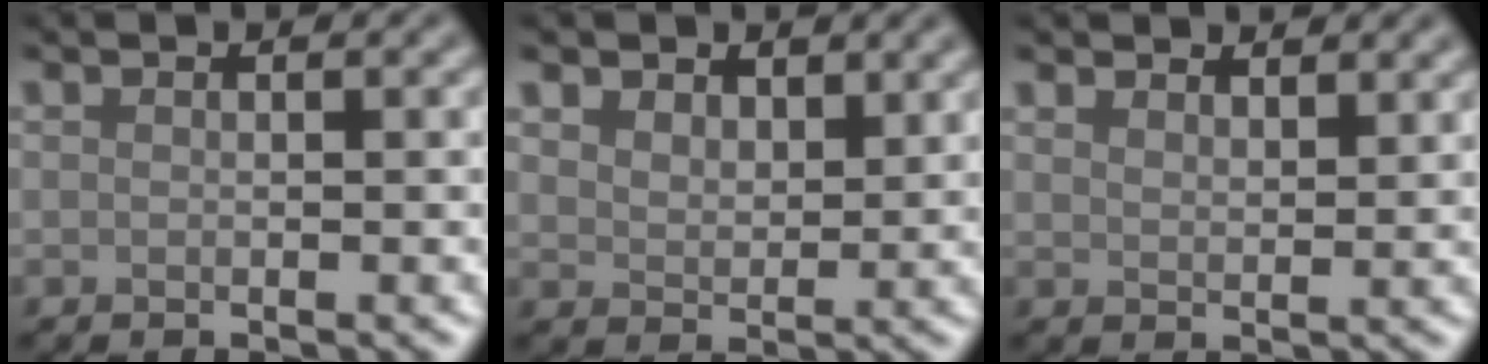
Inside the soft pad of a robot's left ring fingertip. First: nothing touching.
{"total": 3.4, "force": [2.5, 2.0, 1.3], "torque": [-0.035, -0.005, 0.041]}
{"total": 3.1, "force": [2.9, 0.9, 0.9], "torque": [-0.019, 0.004, 0.043]}